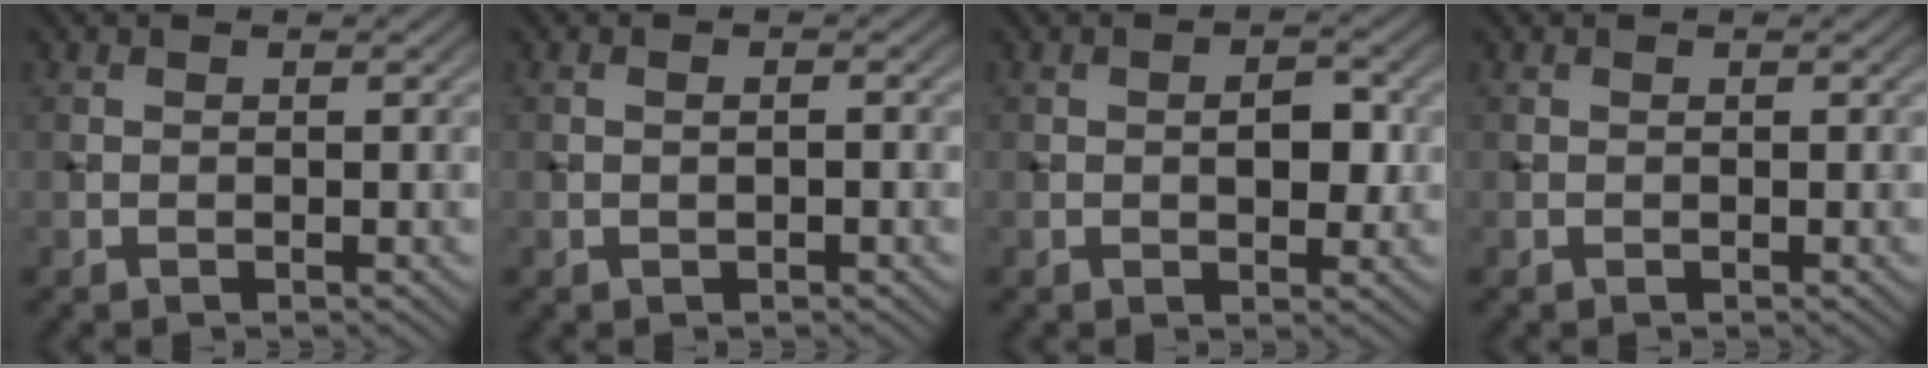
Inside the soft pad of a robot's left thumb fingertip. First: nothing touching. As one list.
[{"total": 0.8, "force": [-0.3, 0.3, 0.7], "torque": [-0.012, 0.001, -0.005]}, {"total": 3.0, "force": [0.0, 1.6, 2.6], "torque": [-0.038, 0.001, -0.003]}, {"total": 0.0}]